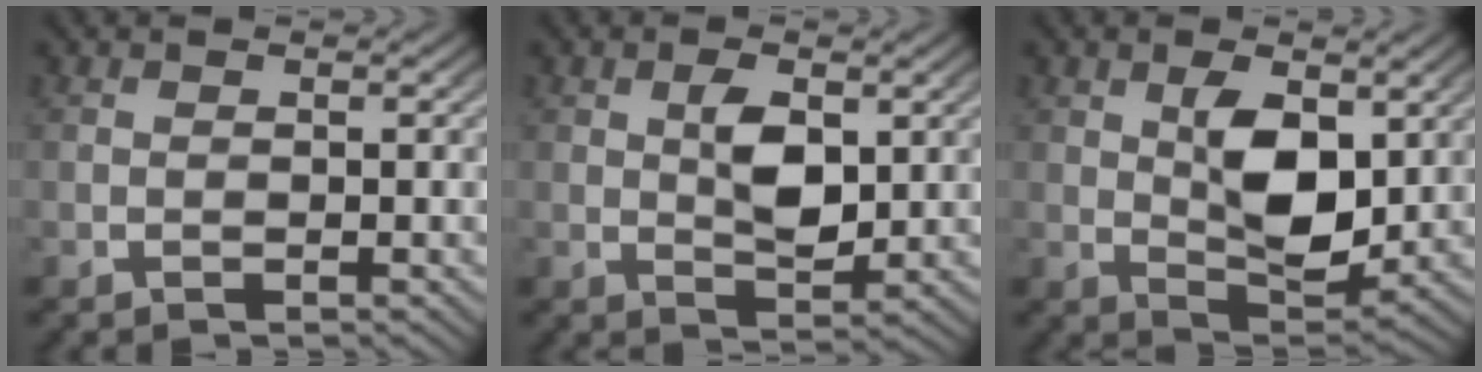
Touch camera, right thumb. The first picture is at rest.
{"total": 3.4, "force": [0.6, 1.9, 2.8], "torque": [-0.051, -0.011, 0.018]}
{"total": 5.4, "force": [0.7, 2.9, 4.5], "torque": [-0.082, -0.024, 0.022]}